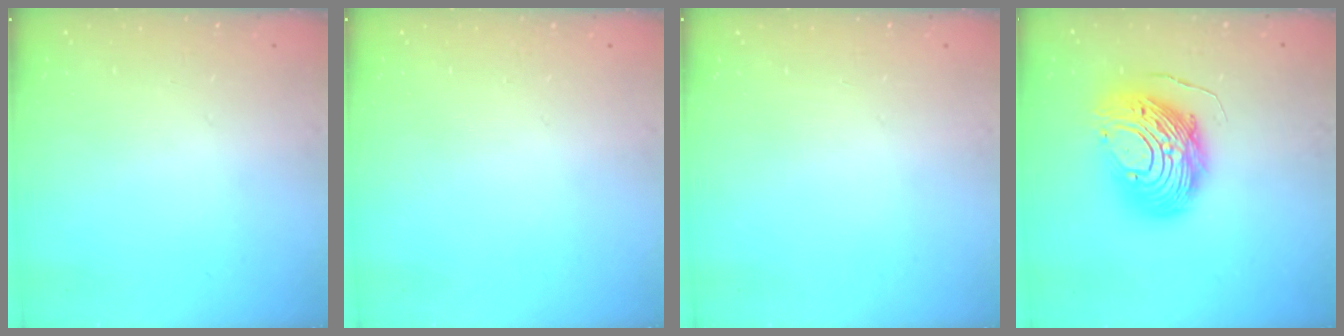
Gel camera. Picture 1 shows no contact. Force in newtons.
{"total": 0.0}
{"total": 0.0}
{"total": 13.7, "press": 13.7, "slide": 1.3}